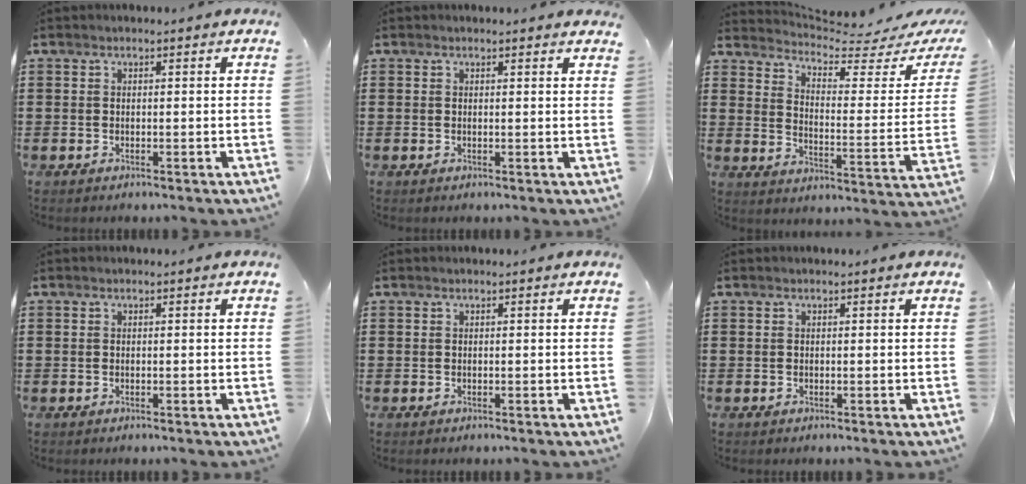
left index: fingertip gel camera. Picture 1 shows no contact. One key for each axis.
{"total": 0.8, "fx": 0.8, "fy": 0.0, "fz": 0.3, "tx": -0.007, "ty": 0.000, "tz": 0.015}
{"total": 4.0, "fx": 3.6, "fy": 0.3, "fz": 1.5, "tx": -0.046, "ty": -0.035, "tz": 0.054}
{"total": 0.0}
{"total": 0.0}
{"total": 0.0}